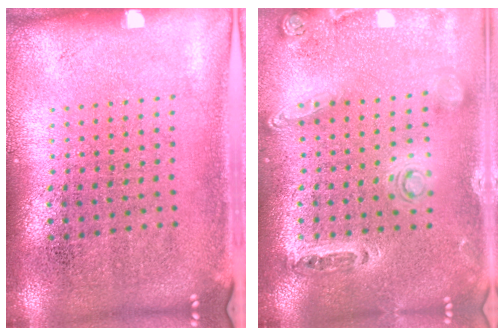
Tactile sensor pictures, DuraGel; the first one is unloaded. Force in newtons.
{"total": 1.0, "press": 1.0, "slide": 0.3}